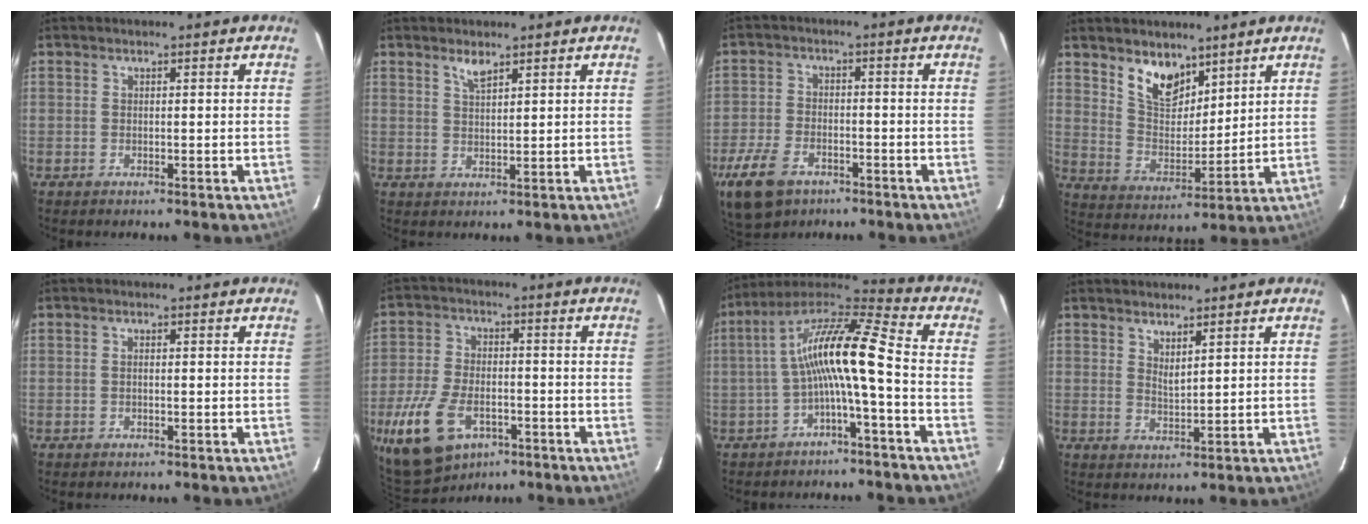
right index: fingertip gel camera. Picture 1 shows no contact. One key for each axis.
{"total": 2.5, "fx": 1.9, "fy": 0.7, "fz": 1.5, "tx": -0.029, "ty": 0.001, "tz": 0.037}
{"total": 11.0, "fx": -6.7, "fy": 6.5, "fz": 5.9, "tx": -0.153, "ty": -0.009, "tz": -0.122}
{"total": 9.6, "fx": 6.7, "fy": 5.0, "fz": 4.6, "tx": -0.078, "ty": 0.001, "tz": 0.132}
{"total": 0.7, "fx": 0.0, "fy": 0.3, "fz": 0.6, "tx": -0.013, "ty": 0.002, "tz": -0.001}
{"total": 14.6, "fx": -7.4, "fy": 8.4, "fz": 9.3, "tx": -0.217, "ty": -0.022, "tz": -0.128}
{"total": 12.7, "fx": -2.1, "fy": 1.0, "fz": 12.5, "tx": -0.246, "ty": 0.022, "tz": -0.047}
{"total": 2.7, "fx": 2.1, "fy": 0.5, "fz": 1.6, "tx": -0.028, "ty": -0.004, "tz": 0.036}